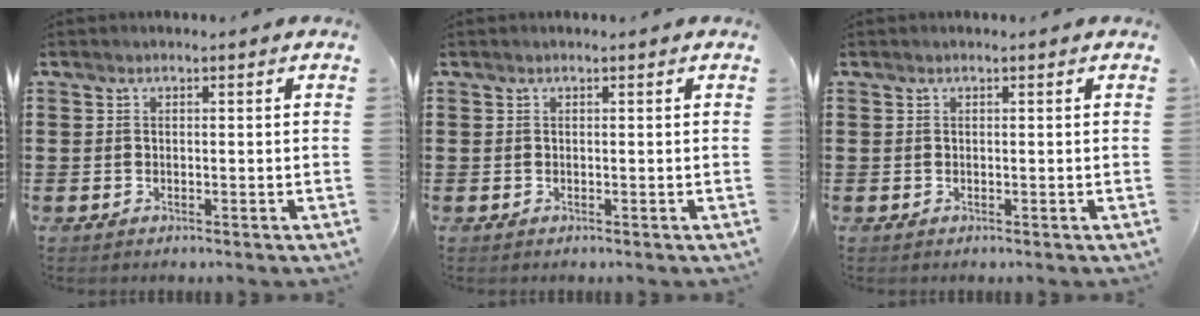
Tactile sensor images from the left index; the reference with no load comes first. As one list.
[{"total": 0.0}, {"total": 0.0}]